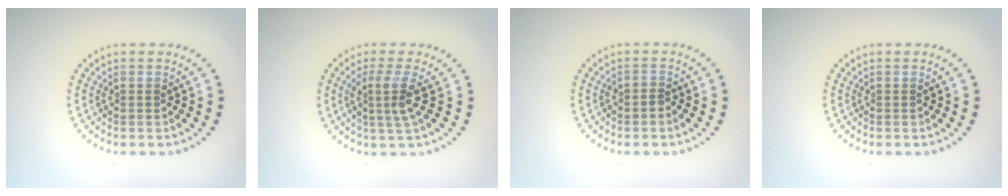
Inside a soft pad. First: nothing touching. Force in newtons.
{"total": 2.7, "press": 1.9, "slide": 1.9}
{"total": 0.6, "press": 0.4, "slide": 0.5}
{"total": 0.0}